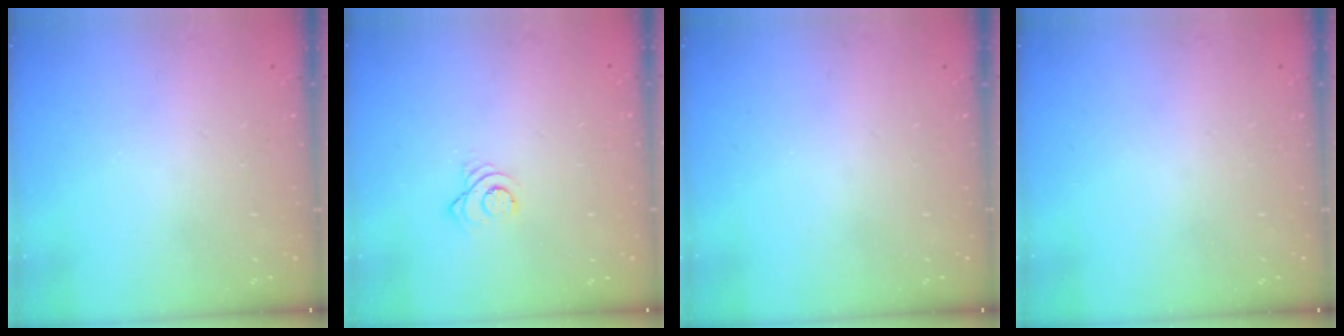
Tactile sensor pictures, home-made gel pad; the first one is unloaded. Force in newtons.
{"total": 3.6, "press": 3.6, "slide": 0.2}
{"total": 0.0}
{"total": 0.0}